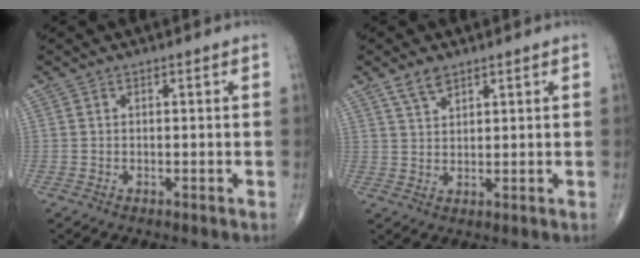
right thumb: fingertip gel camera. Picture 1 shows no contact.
{"total": 3.7, "force": [2.7, 1.7, 1.9], "torque": [-0.031, -0.011, 0.055]}